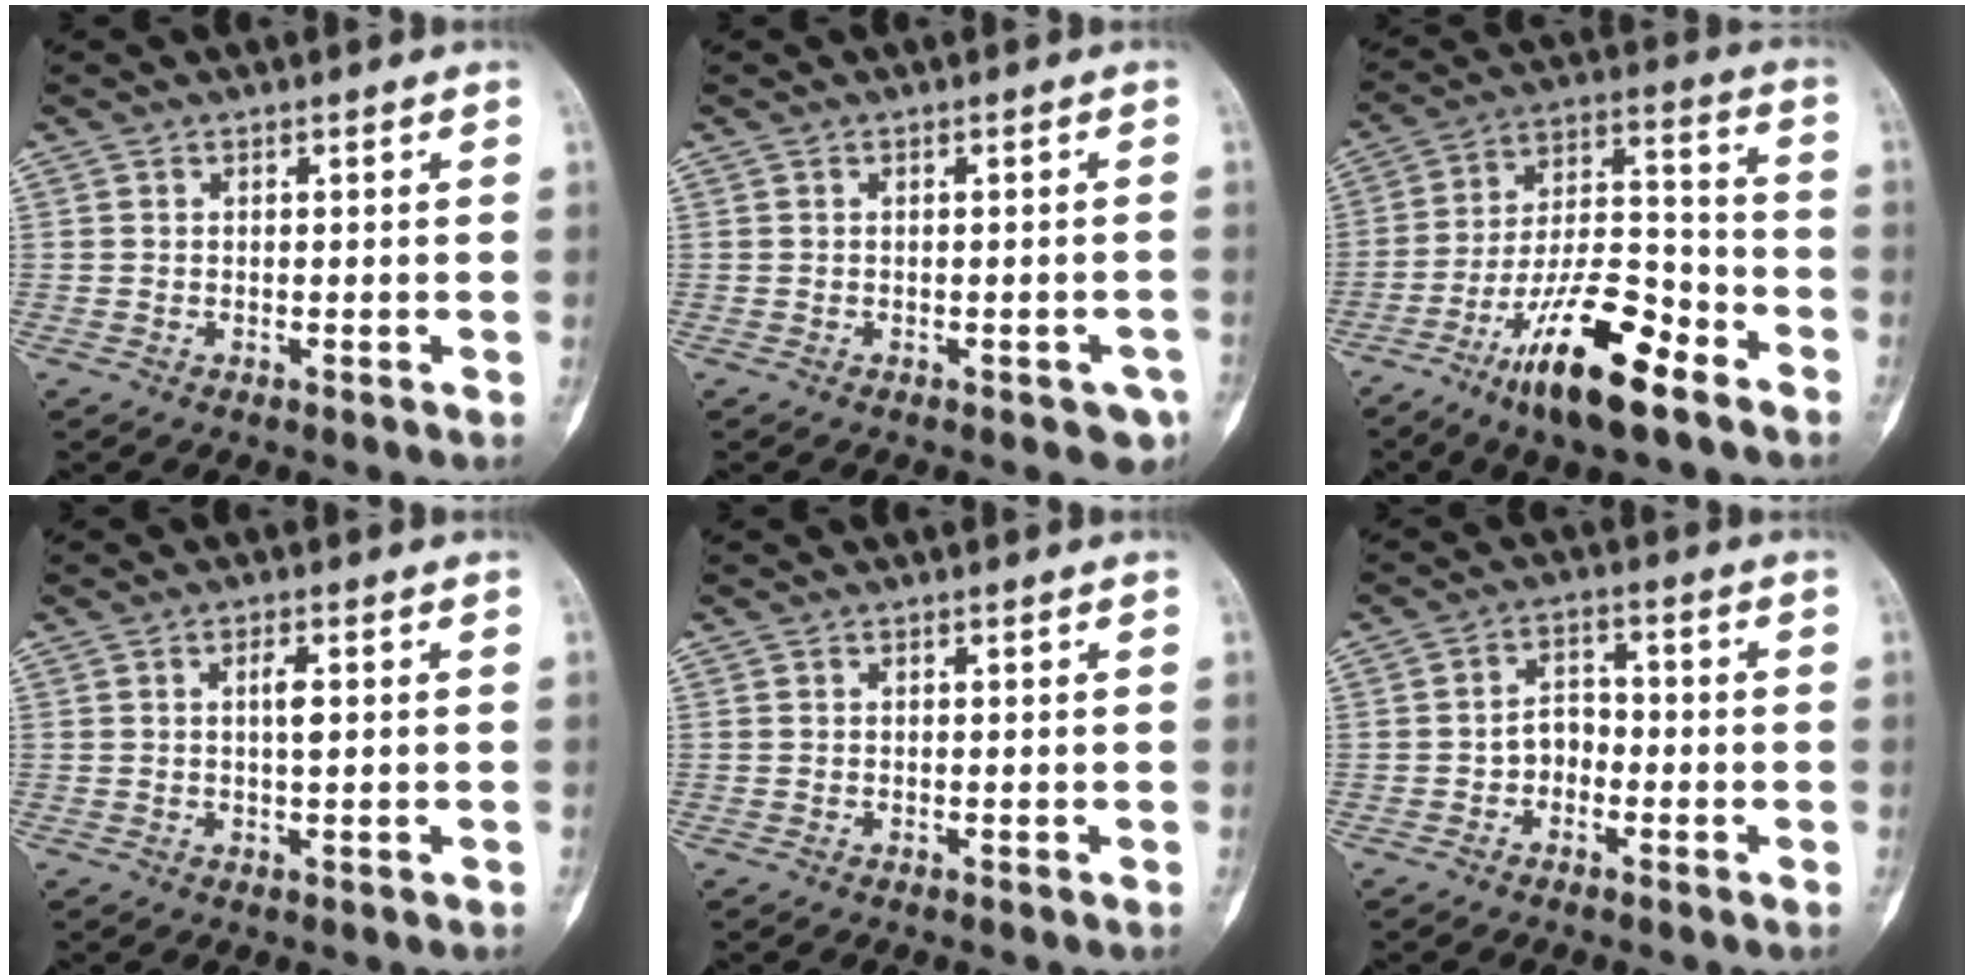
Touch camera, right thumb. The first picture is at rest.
{"total": 3.1, "force": [-1.5, 1.5, 2.3], "torque": [-0.016, 0.007, -0.014]}
{"total": 17.8, "force": [-10.6, 5.7, 13.1], "torque": [-0.224, 0.072, -0.188]}
{"total": 2.8, "force": [0.4, 0.9, 2.6], "torque": [-0.045, 0.001, 0.005]}
{"total": 0.0}
{"total": 4.3, "force": [-1.4, 3.3, 2.3], "torque": [-0.020, 0.023, -0.034]}